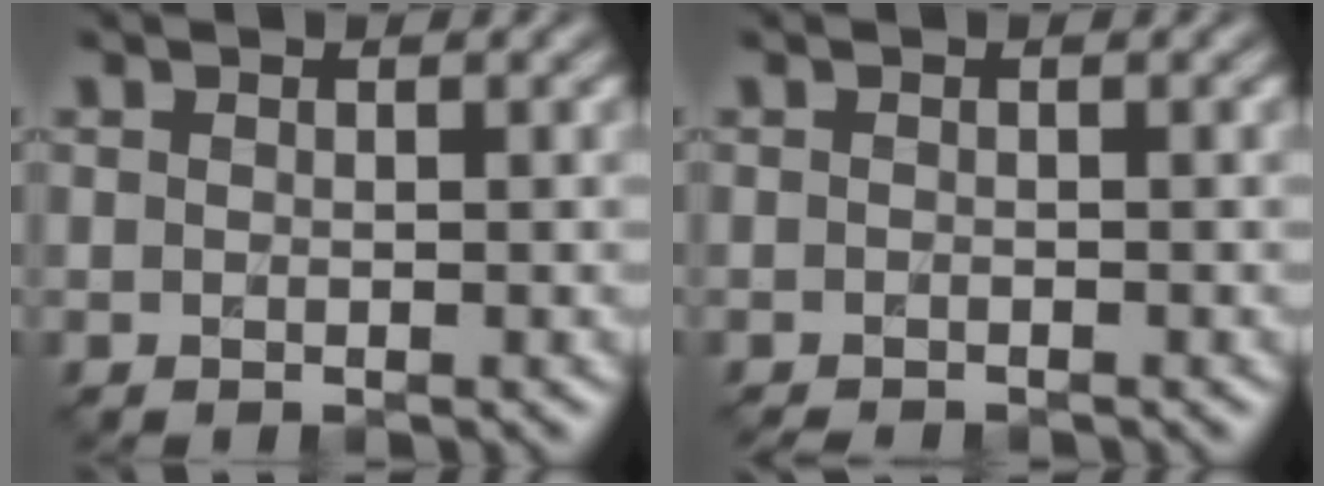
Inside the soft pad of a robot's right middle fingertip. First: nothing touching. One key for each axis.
{"total": 1.0, "fx": -0.9, "fy": 0.0, "fz": 0.2, "tx": -0.007, "ty": -0.009, "tz": -0.018}